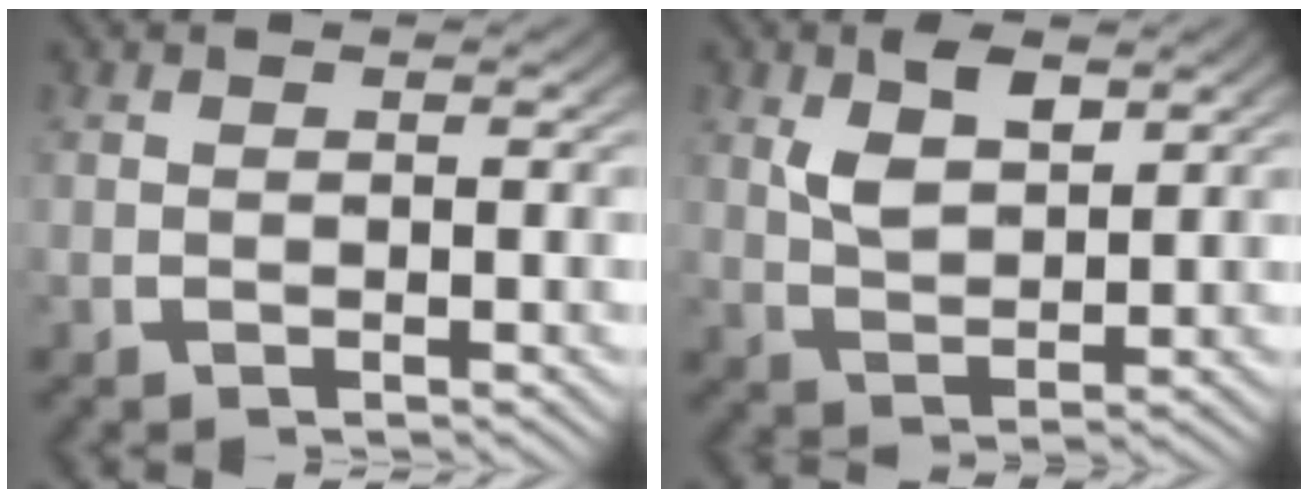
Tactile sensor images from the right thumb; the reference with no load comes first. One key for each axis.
{"total": 3.9, "fx": 2.1, "fy": 1.8, "fz": 2.8, "tx": -0.051, "ty": -0.003, "tz": 0.050}